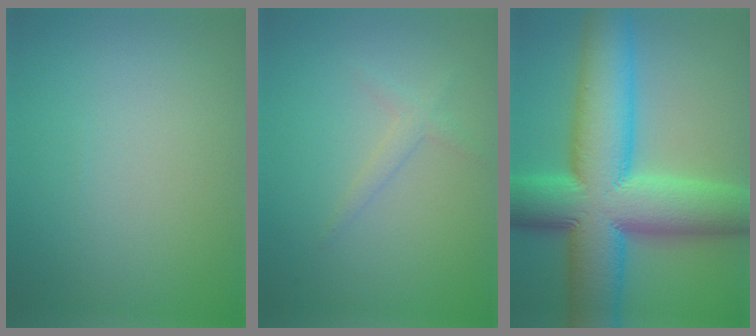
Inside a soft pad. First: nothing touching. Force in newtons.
{"total": 1.3, "press": 1.3, "slide": 0.1}
{"total": 15.4, "press": 15.4, "slide": 0.3}